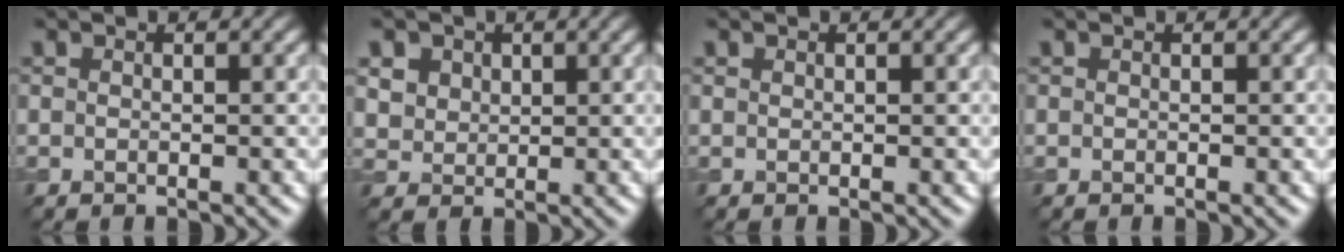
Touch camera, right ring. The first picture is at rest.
{"total": 4.2, "force": [2.2, 3.1, 1.8], "torque": [-0.057, 0.003, 0.043]}
{"total": 0.0}
{"total": 0.0}